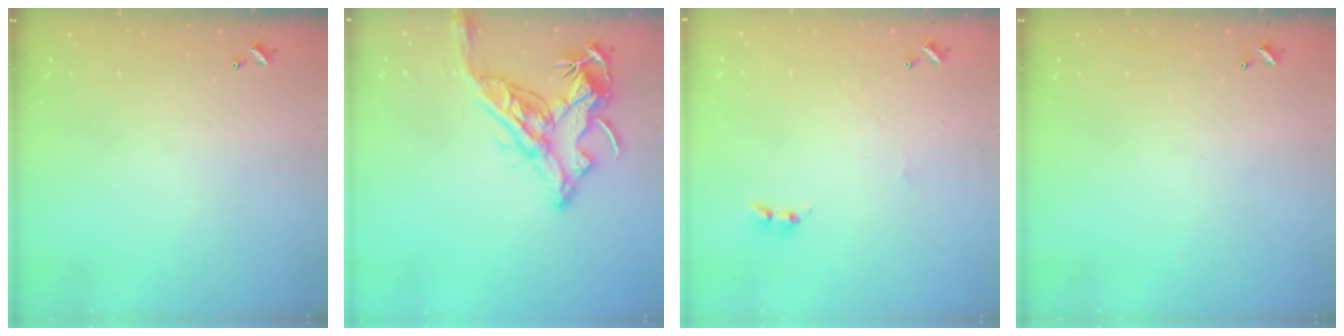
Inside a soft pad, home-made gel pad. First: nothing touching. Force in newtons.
{"total": 16.2, "press": 16.1, "slide": 2.1}
{"total": 1.7, "press": 1.6, "slide": 0.5}
{"total": 0.0}